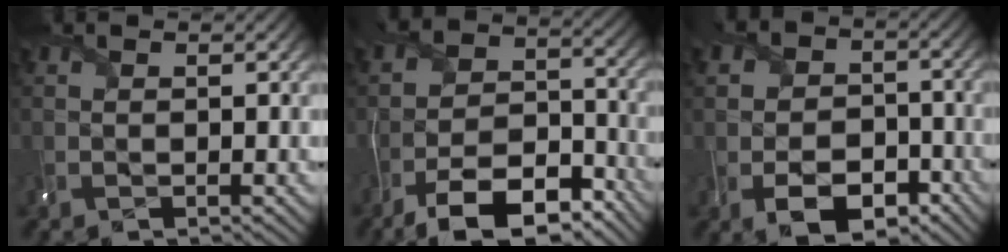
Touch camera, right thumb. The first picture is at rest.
{"total": 12.4, "force": [-9.6, 4.9, 6.2], "torque": [-0.096, -0.007, -0.180]}
{"total": 8.3, "force": [-4.2, 5.8, 4.2], "torque": [-0.056, -0.015, -0.083]}